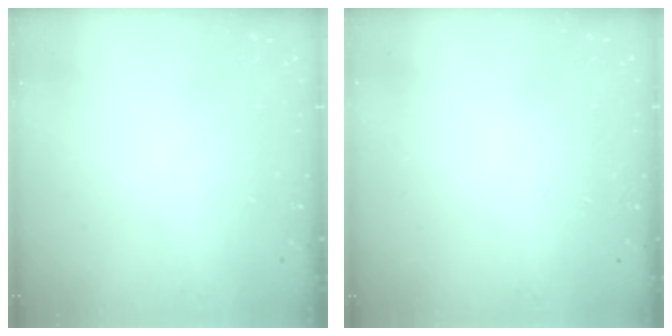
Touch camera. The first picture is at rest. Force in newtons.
{"total": 1.5, "press": 1.5, "slide": 0.1}